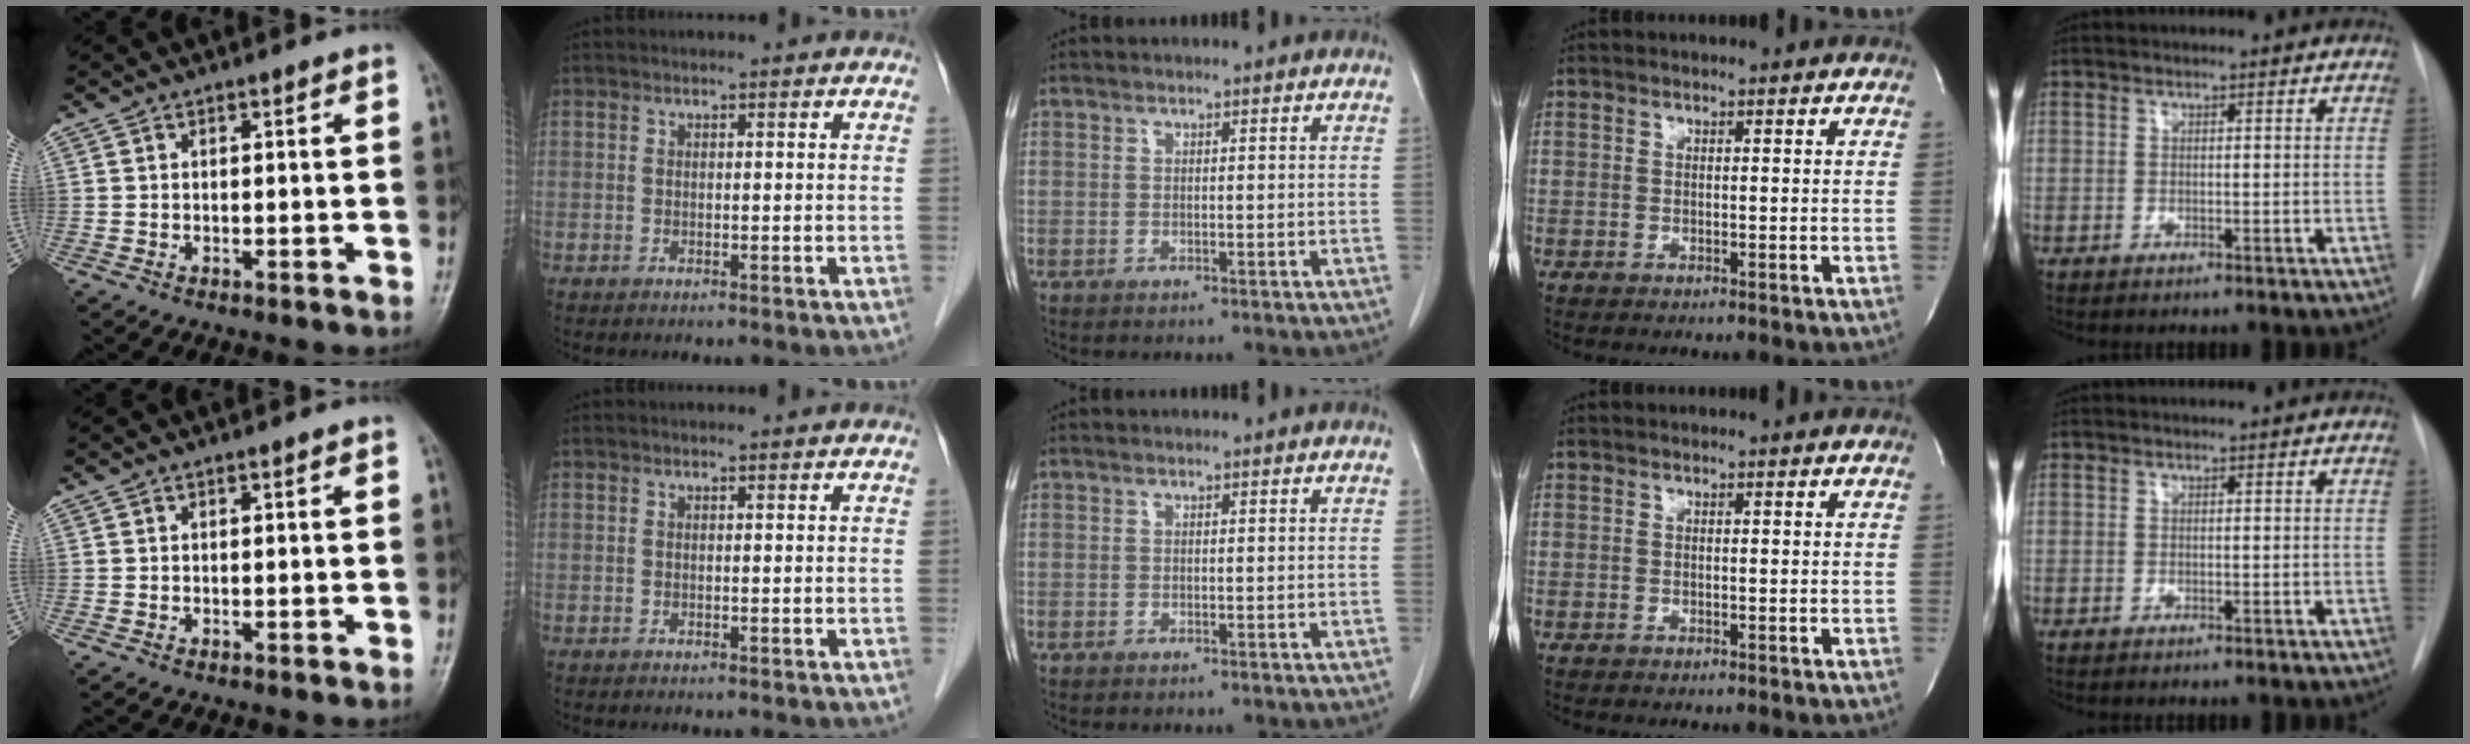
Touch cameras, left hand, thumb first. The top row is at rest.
{}